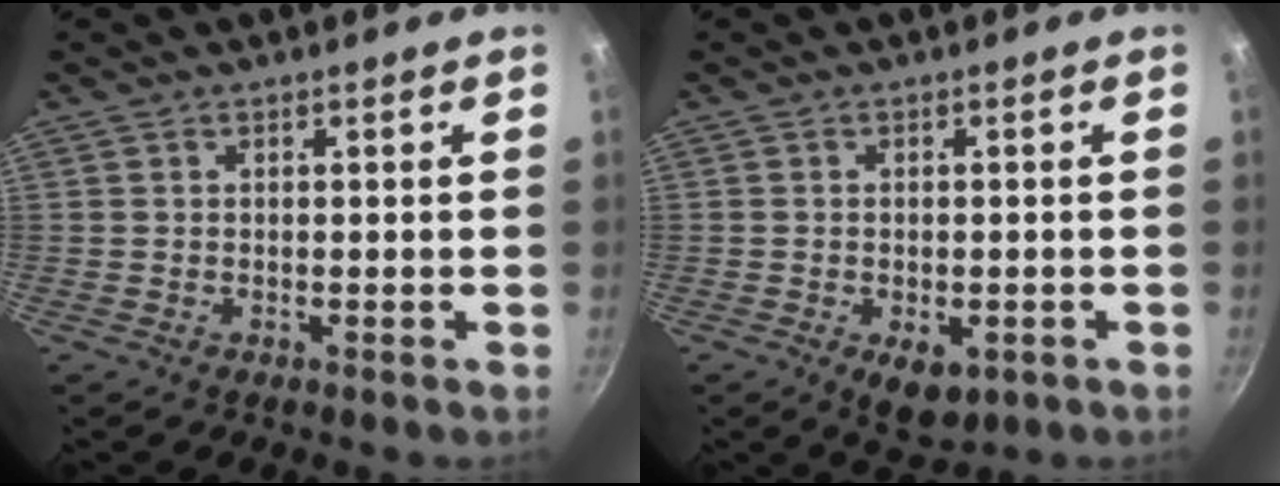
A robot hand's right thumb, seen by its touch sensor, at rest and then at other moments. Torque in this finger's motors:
{"motor_torque": [0.77, 0.61, -0.14, 0.03, 0.01]}